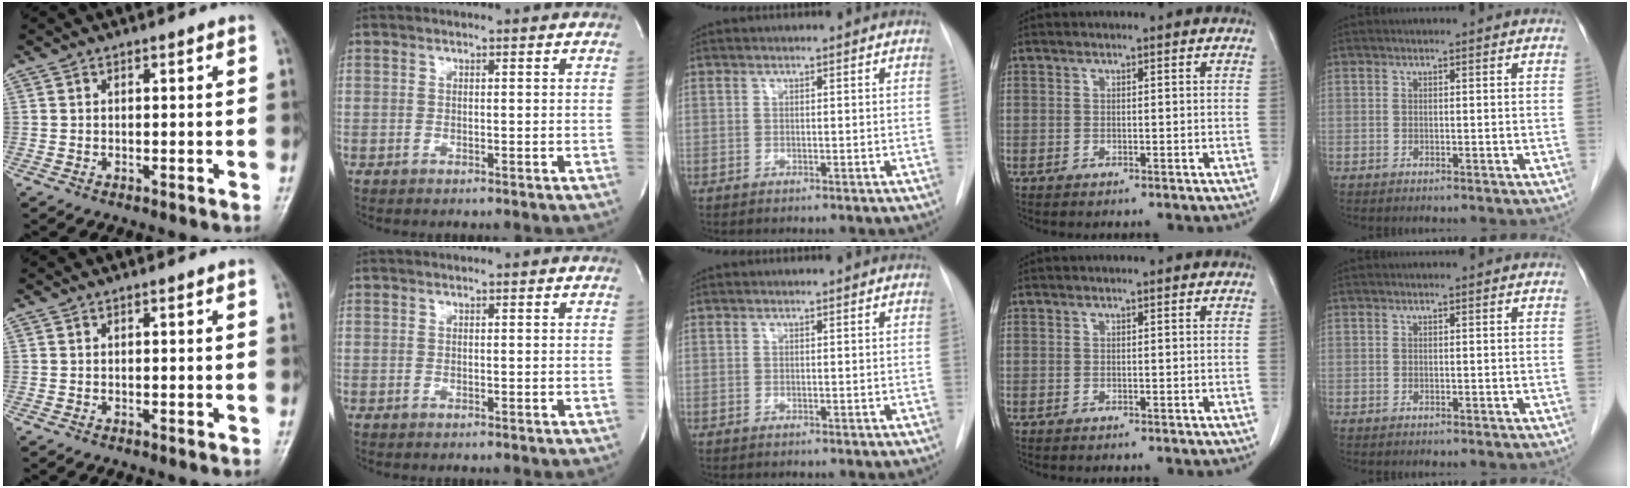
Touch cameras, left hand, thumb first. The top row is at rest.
{}